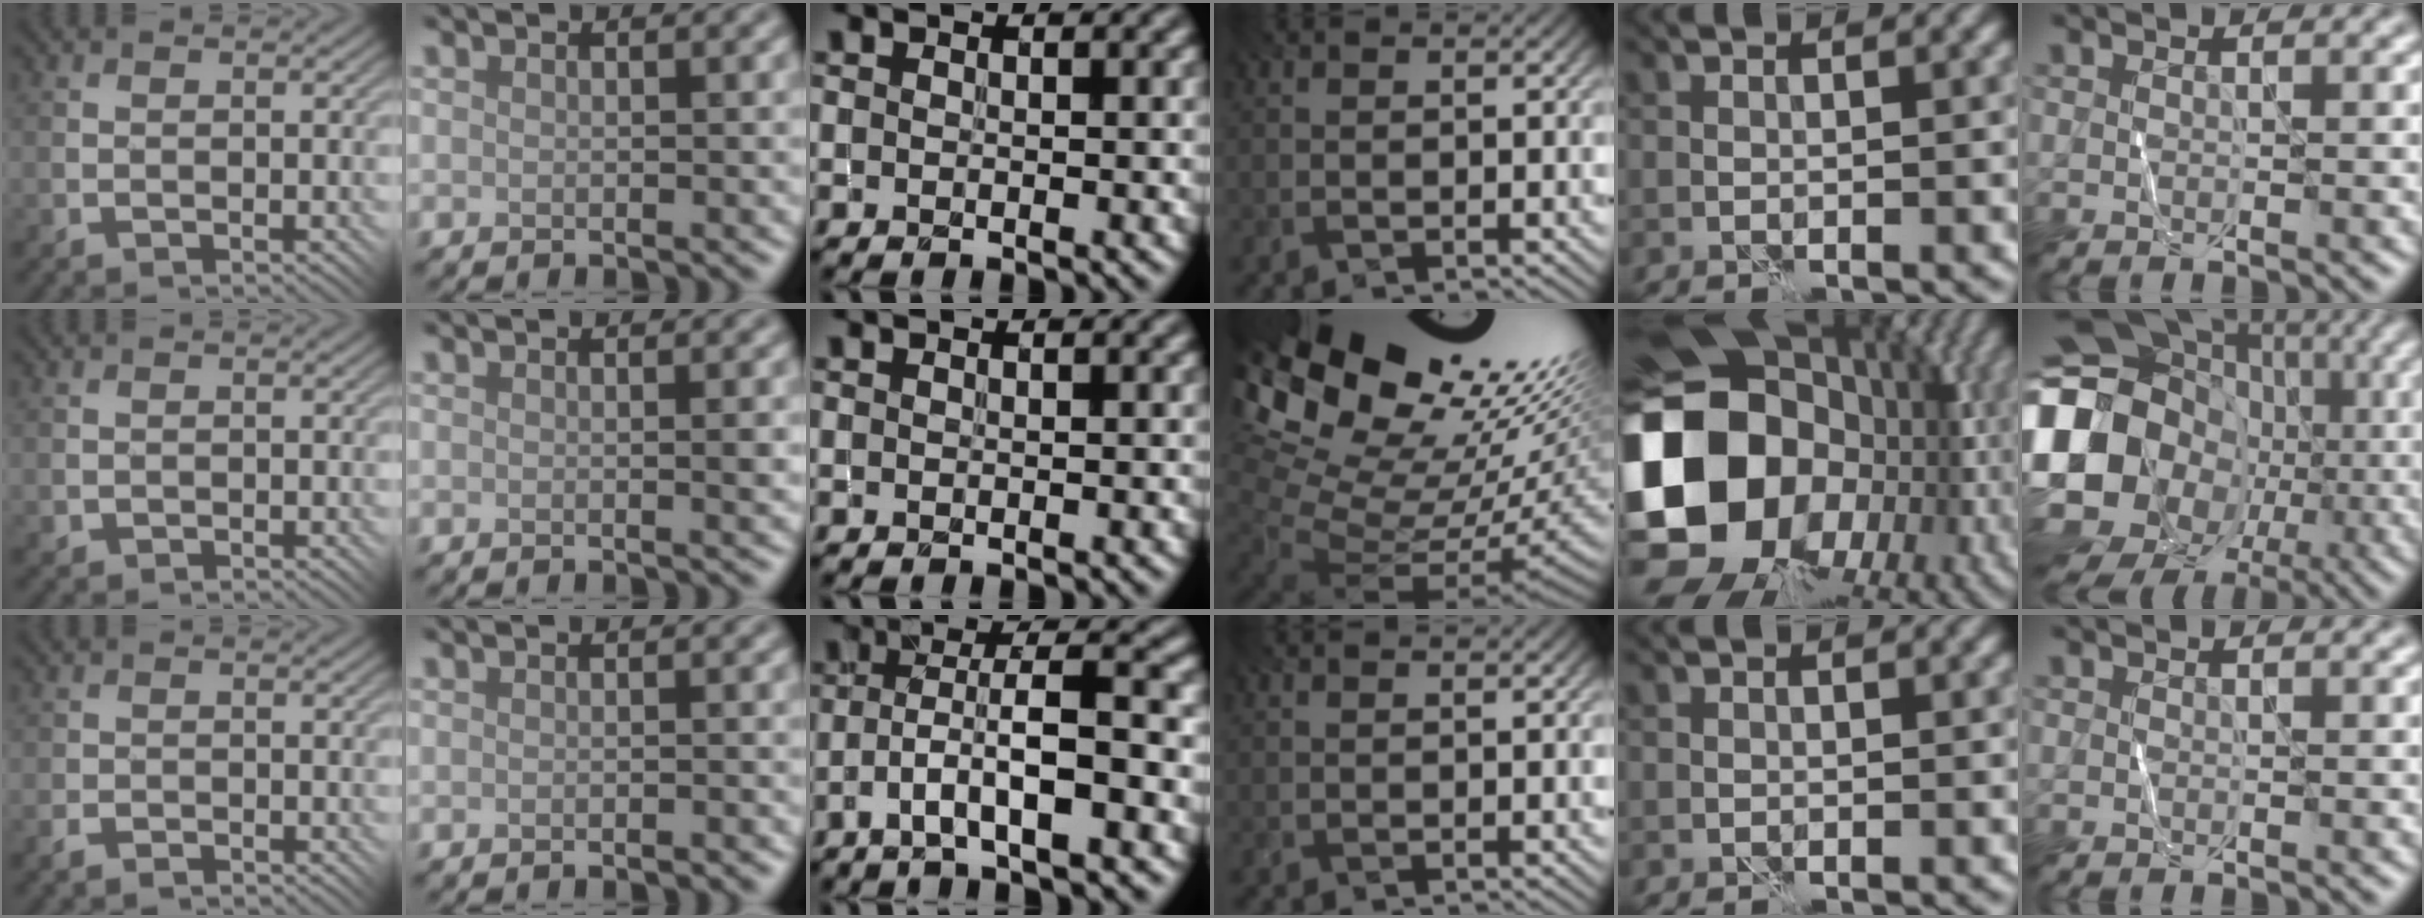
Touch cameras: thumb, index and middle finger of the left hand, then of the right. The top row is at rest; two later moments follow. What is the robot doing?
{"motion": "fold", "object": "shorts"}